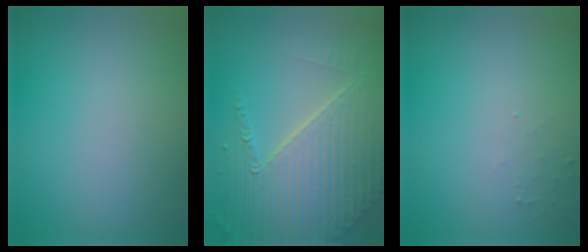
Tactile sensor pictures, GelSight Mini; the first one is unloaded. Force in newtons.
{"total": 8.3, "press": 5.6, "slide": 6.1}
{"total": 0.7, "press": 0.7, "slide": 0.2}